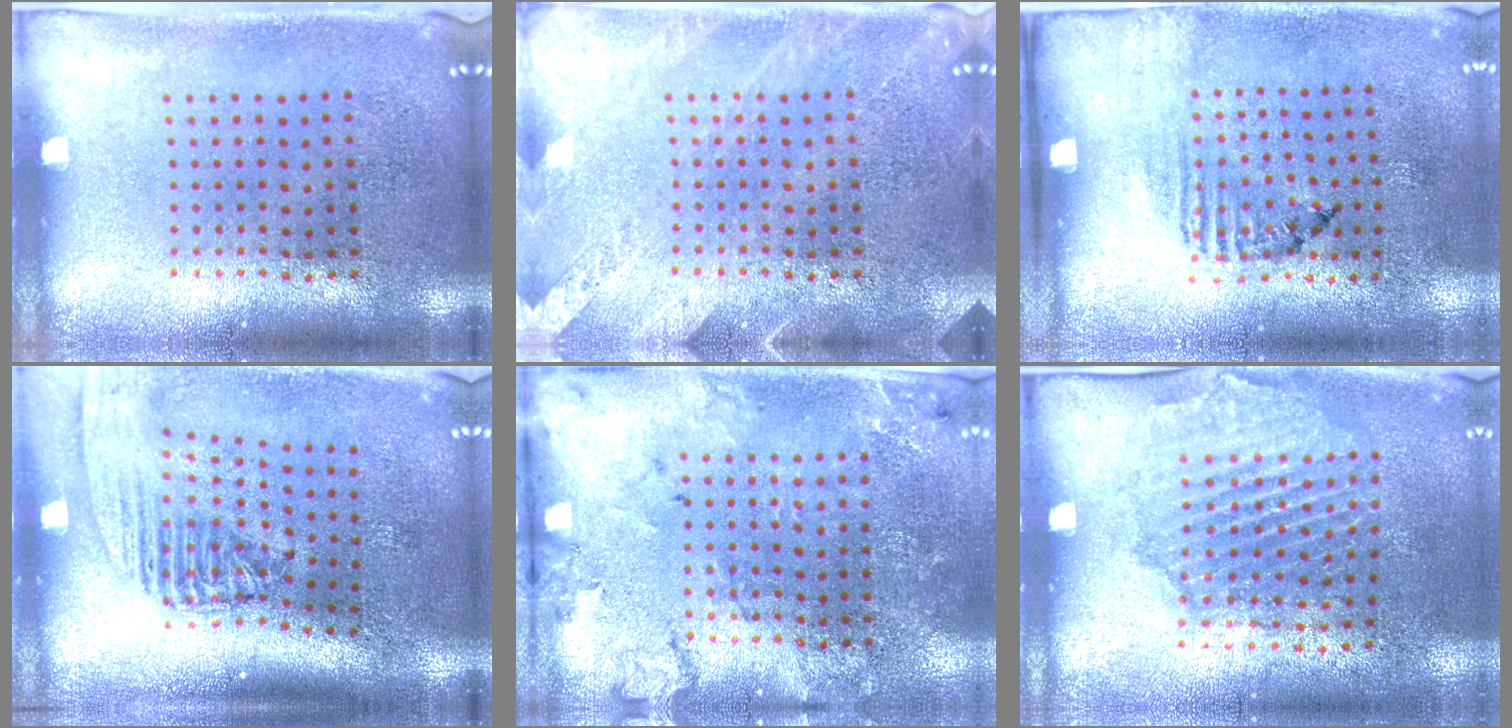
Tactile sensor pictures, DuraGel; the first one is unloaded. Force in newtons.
{"total": 2.6, "press": 2.6, "slide": 0.2}
{"total": 1.6, "press": 1.0, "slide": 1.3}
{"total": 2.3, "press": 1.8, "slide": 1.5}
{"total": 1.8, "press": 1.6, "slide": 0.7}
{"total": 1.5, "press": 1.5, "slide": 0.4}